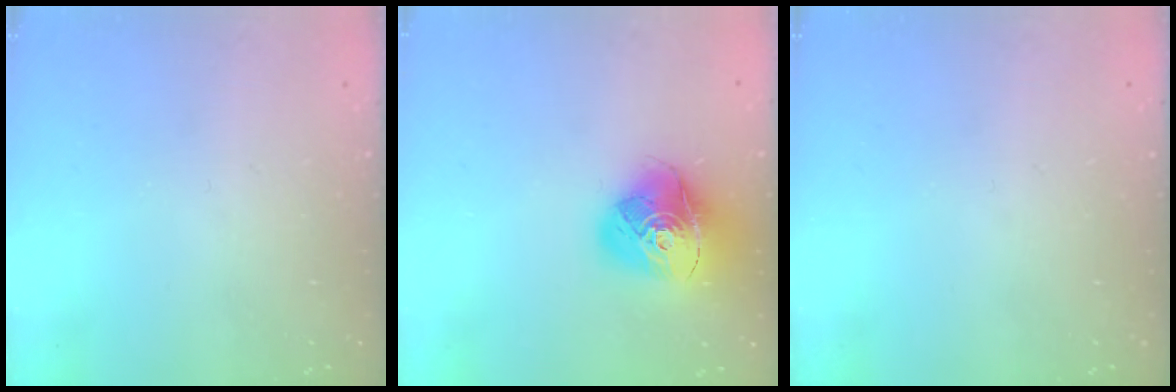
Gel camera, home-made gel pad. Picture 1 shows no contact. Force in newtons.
{"total": 16.4, "press": 16.3, "slide": 1.8}
{"total": 0.0}